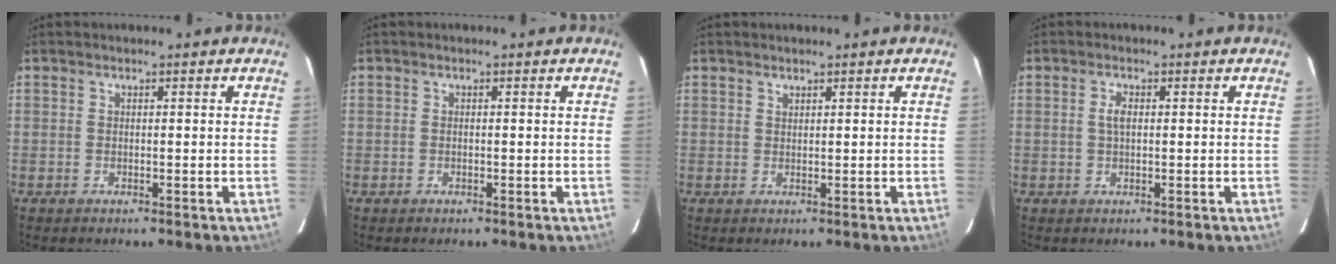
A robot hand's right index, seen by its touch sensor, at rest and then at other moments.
{"total": 0.0}
{"total": 0.7, "force": [0.7, 0.1, 0.1], "torque": [-0.003, 0.001, 0.013]}
{"total": 1.9, "force": [0.3, 0.7, 1.7], "torque": [-0.035, 0.003, 0.005]}